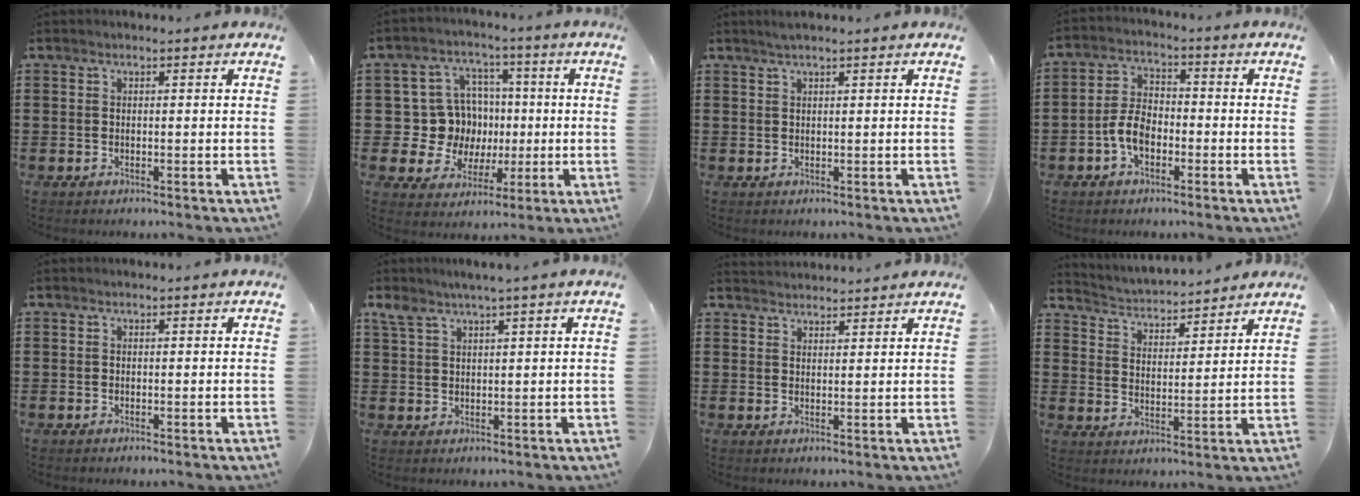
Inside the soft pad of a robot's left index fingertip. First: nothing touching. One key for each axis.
{"total": 10.3, "fx": 1.0, "fy": 9.9, "fz": 2.5, "tx": -0.085, "ty": 0.004, "tz": 0.033}
{"total": 1.2, "fx": 1.0, "fy": 0.0, "fz": 0.8, "tx": -0.016, "ty": 0.000, "tz": 0.018}
{"total": 5.3, "fx": -2.1, "fy": 3.0, "fz": 3.9, "tx": -0.096, "ty": 0.002, "tz": -0.046}
{"total": 0.0}
{"total": 2.9, "fx": 1.9, "fy": 0.2, "fz": 2.2, "tx": -0.048, "ty": 0.000, "tz": 0.033}
{"total": 2.2, "fx": 2.2, "fy": 0.0, "fz": -0.4, "tx": 0.001, "ty": -0.004, "tz": 0.043}
{"total": 3.3, "fx": 3.3, "fy": 0.2, "fz": -0.2, "tx": -0.018, "ty": -0.028, "tz": 0.051}